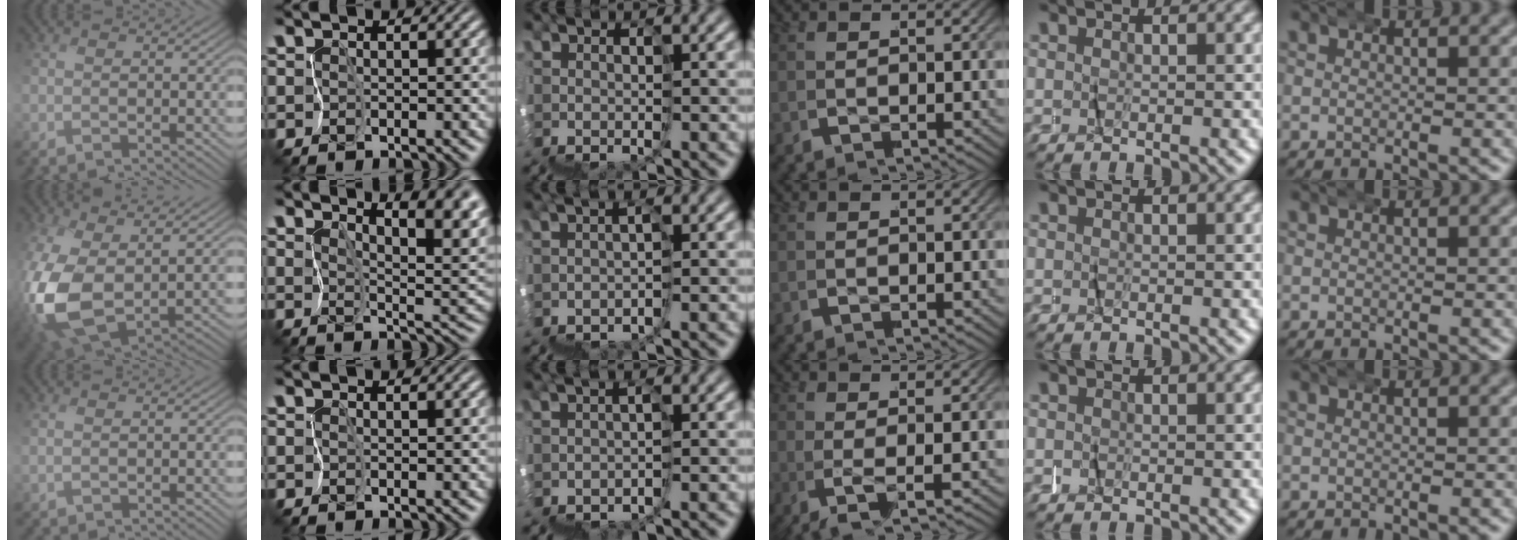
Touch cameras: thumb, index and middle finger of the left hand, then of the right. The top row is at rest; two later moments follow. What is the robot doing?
{"motion": "wrap", "object": "felt sheet"}